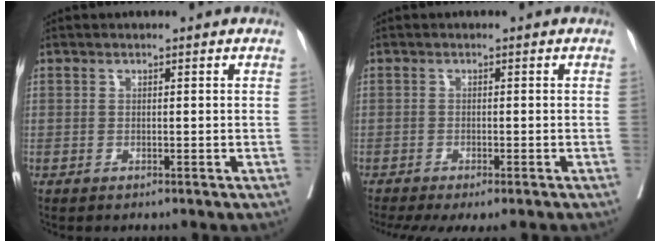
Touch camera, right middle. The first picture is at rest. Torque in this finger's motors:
{"motor_torque": [1.13, -1.01, 0.19, 0.10]}